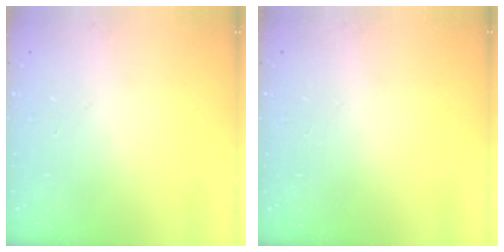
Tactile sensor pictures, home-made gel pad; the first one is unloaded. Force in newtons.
{"total": 0.0}